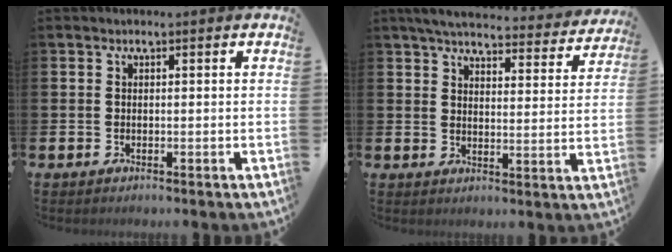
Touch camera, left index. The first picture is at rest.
{"total": 5.0, "force": [4.7, 0.9, 1.6], "torque": [-0.049, -0.033, 0.079]}